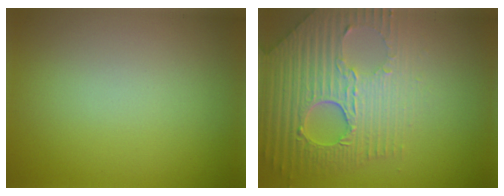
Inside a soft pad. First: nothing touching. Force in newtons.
{"total": 8.9, "press": 6.0, "slide": 6.5}